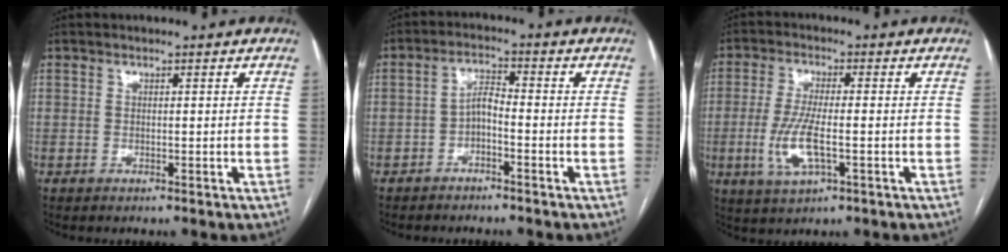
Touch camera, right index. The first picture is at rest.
{"total": 3.3, "force": [-1.5, 0.9, 2.8], "torque": [-0.052, 0.012, -0.029]}
{"total": 7.6, "force": [-1.8, 1.6, 7.2], "torque": [-0.155, -0.009, -0.034]}